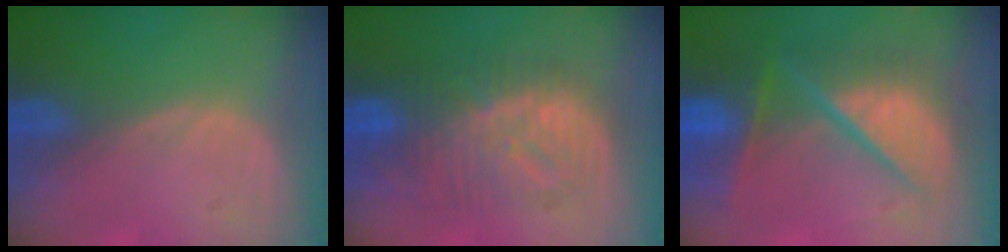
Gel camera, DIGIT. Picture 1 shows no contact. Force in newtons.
{"total": 9.6, "press": 9.6, "slide": 0.5}
{"total": 10.6, "press": 10.5, "slide": 1.4}